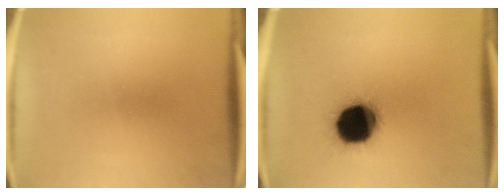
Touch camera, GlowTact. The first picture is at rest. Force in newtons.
{"total": 19.4}